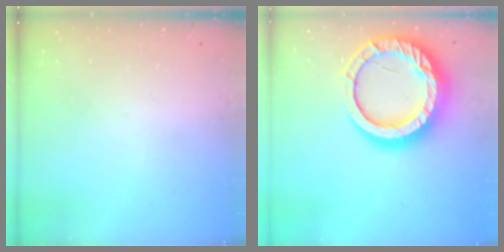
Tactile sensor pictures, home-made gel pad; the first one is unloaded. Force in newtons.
{"total": 22.6, "press": 22.5, "slide": 2.2}